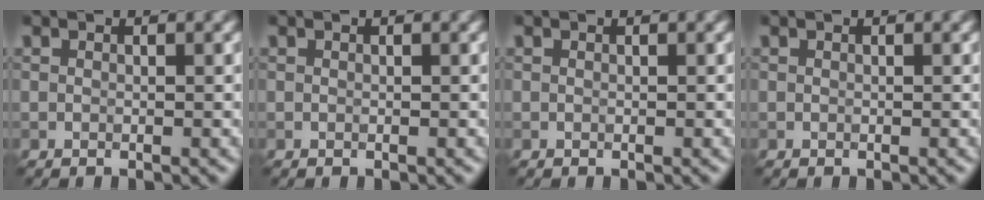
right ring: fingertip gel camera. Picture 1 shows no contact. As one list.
[{"total": 0.0}, {"total": 0.0}, {"total": 0.0}]